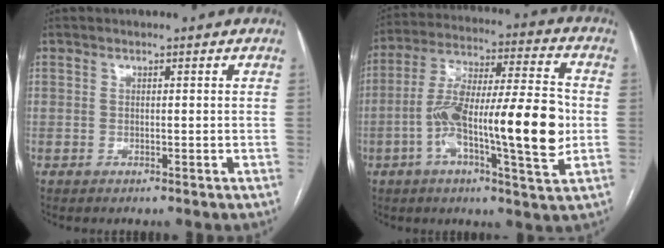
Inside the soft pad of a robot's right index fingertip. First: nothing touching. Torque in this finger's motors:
{"motor_torque": [1.07, 0.02, 1.05, 0.21]}